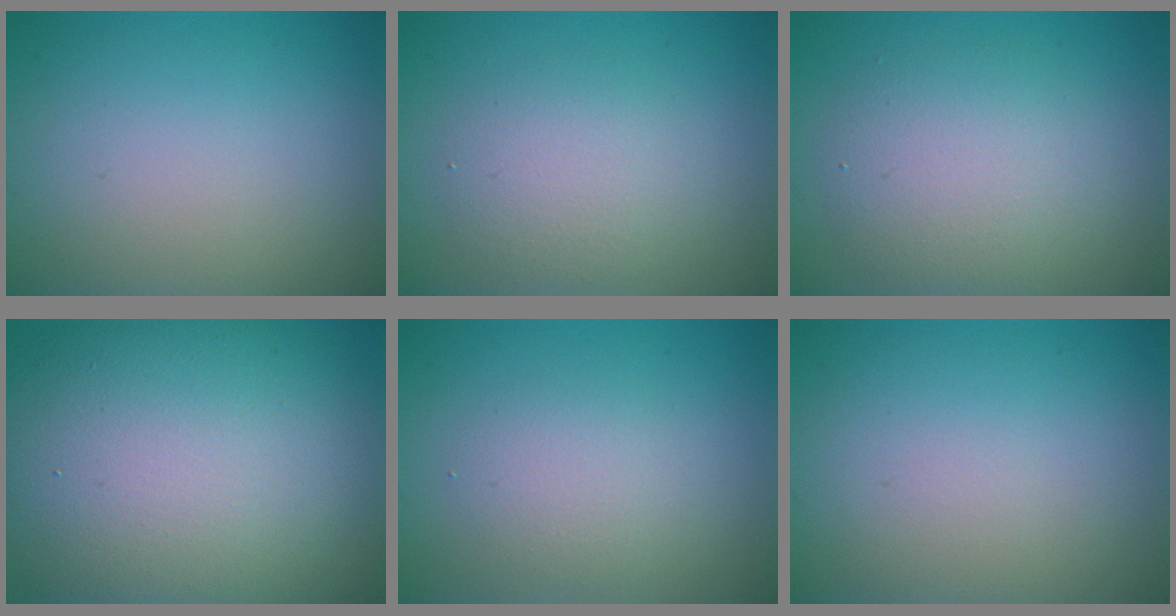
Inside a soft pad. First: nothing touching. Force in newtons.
{"total": 3.2, "press": 3.2, "slide": 0.2}
{"total": 4.9, "press": 4.8, "slide": 0.3}
{"total": 15.1, "press": 15.1, "slide": 1.0}
{"total": 2.4, "press": 2.4, "slide": 0.1}
{"total": 0.0}